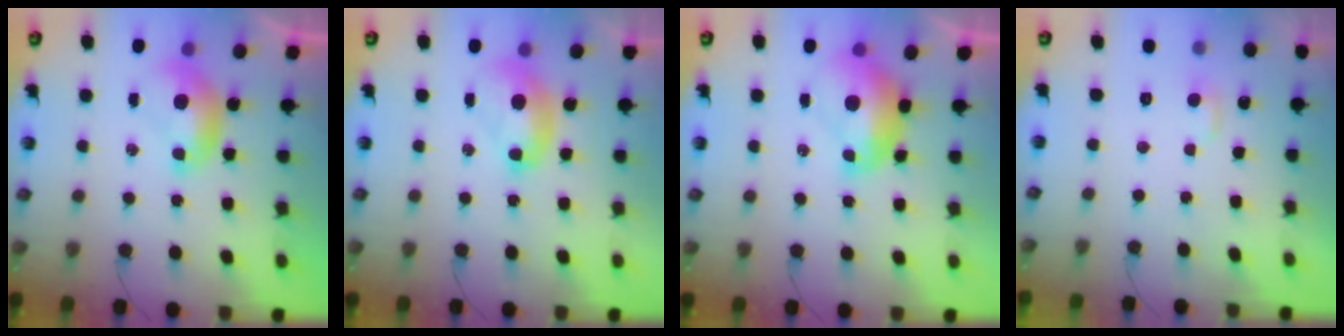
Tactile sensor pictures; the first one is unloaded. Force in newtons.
{"total": 2.7, "press": 2.7, "slide": 0.1}
{"total": 2.8, "press": 2.7, "slide": 0.7}
{"total": 2.4, "press": 2.3, "slide": 0.5}